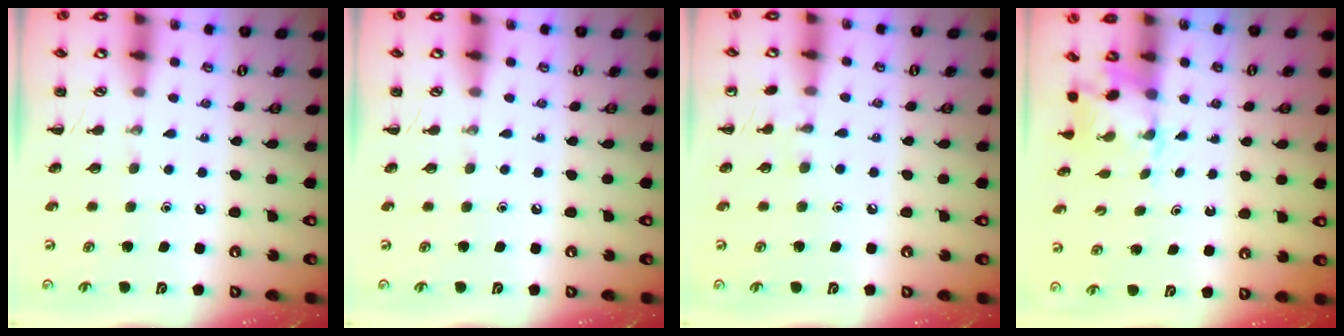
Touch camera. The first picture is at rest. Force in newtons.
{"total": 0.0}
{"total": 4.8, "press": 4.5, "slide": 1.5}
{"total": 1.7, "press": 1.5, "slide": 0.6}